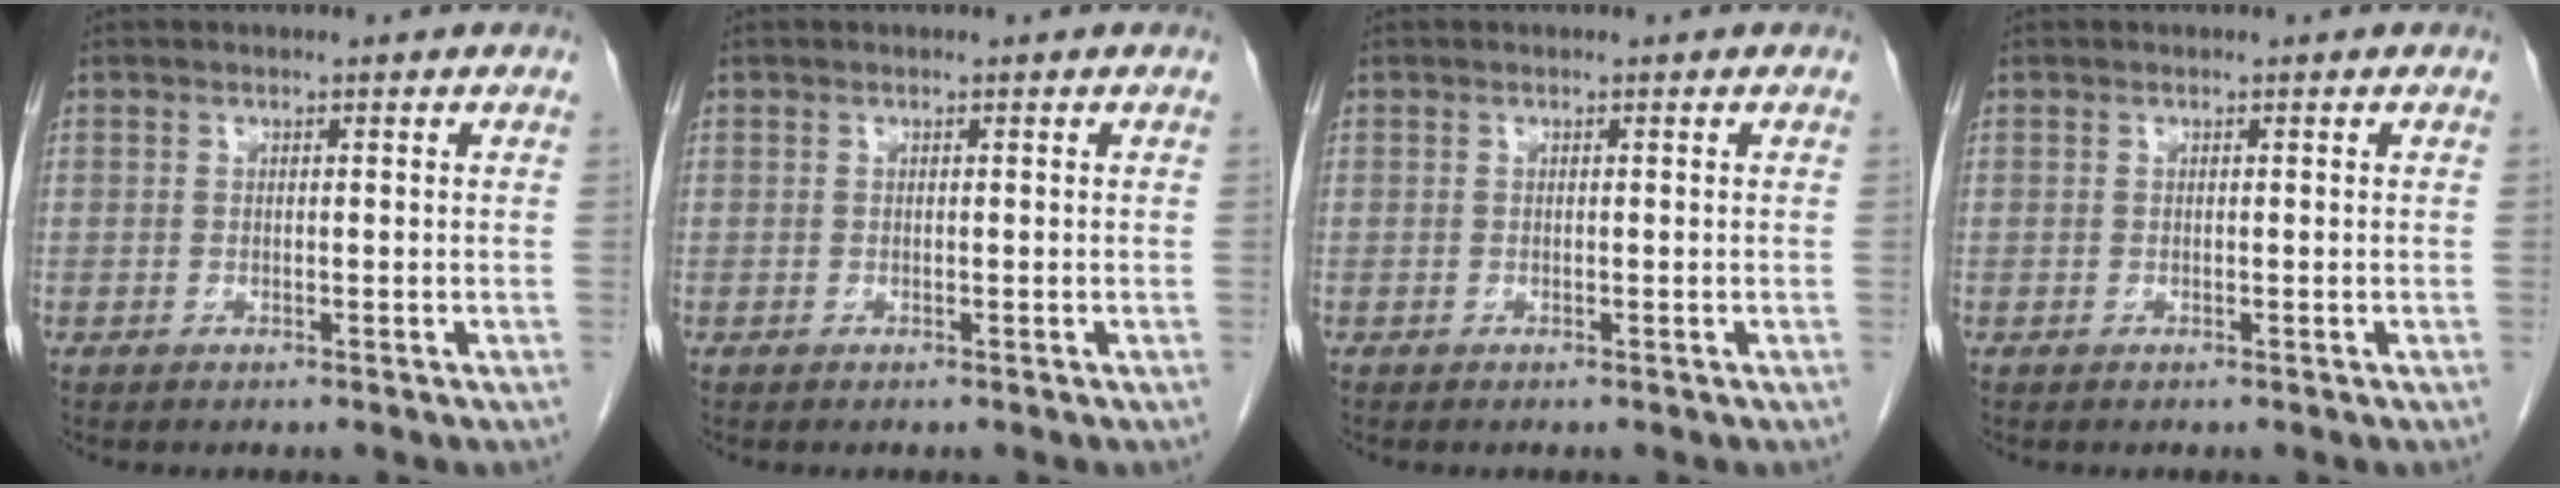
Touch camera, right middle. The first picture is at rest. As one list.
[{"total": 0.0}, {"total": 0.0}, {"total": 0.0}]